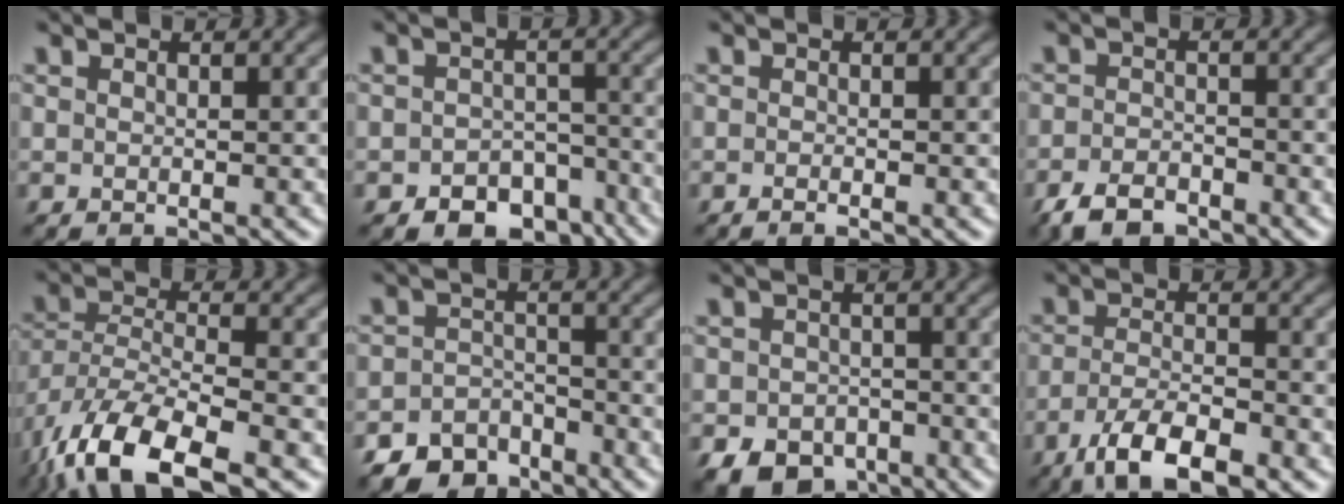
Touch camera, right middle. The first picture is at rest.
{"total": 5.5, "force": [-3.7, 3.2, 2.4], "torque": [-0.026, -0.006, -0.053]}
{"total": 0.7, "force": [-0.5, 0.0, 0.5], "torque": [-0.012, -0.004, -0.008]}
{"total": 3.6, "force": [-2.9, 1.6, 1.5], "torque": [-0.028, 0.000, -0.059]}
{"total": 11.7, "force": [-7.8, 4.3, 7.7], "torque": [-0.167, -0.021, -0.147]}
{"total": 4.4, "force": [-3.6, 2.3, 0.8], "torque": [-0.013, 0.001, -0.066]}
{"total": 4.8, "force": [-2.9, 3.3, 2.0], "torque": [-0.037, -0.012, -0.047]}
{"total": 6.1, "force": [-4.0, 1.9, 4.2], "torque": [-0.083, -0.005, -0.075]}